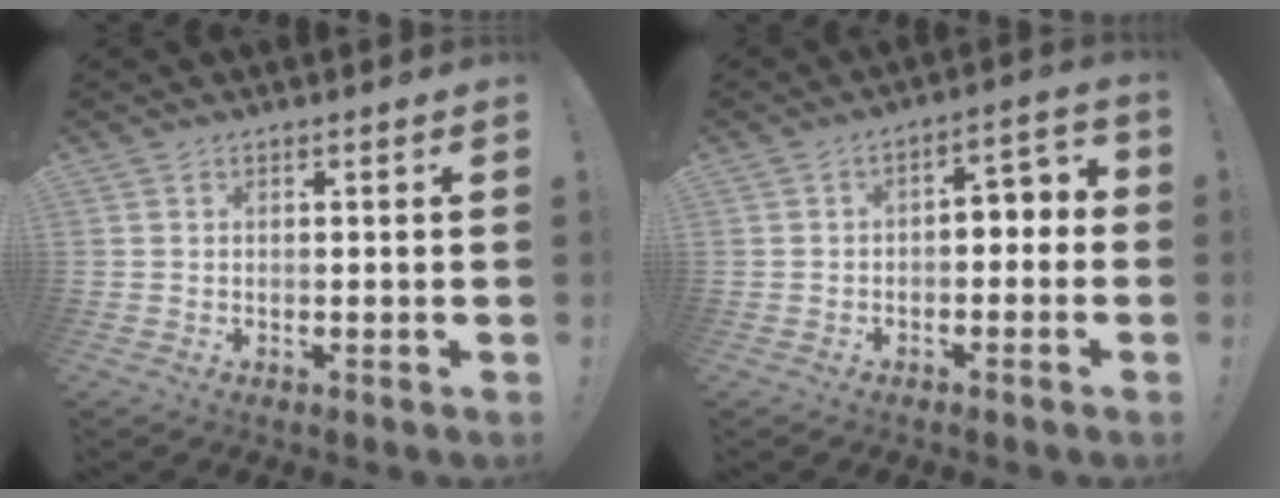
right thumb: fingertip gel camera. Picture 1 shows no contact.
{"total": 4.3, "force": [-2.0, 2.7, 2.7], "torque": [-0.029, 0.010, -0.038]}